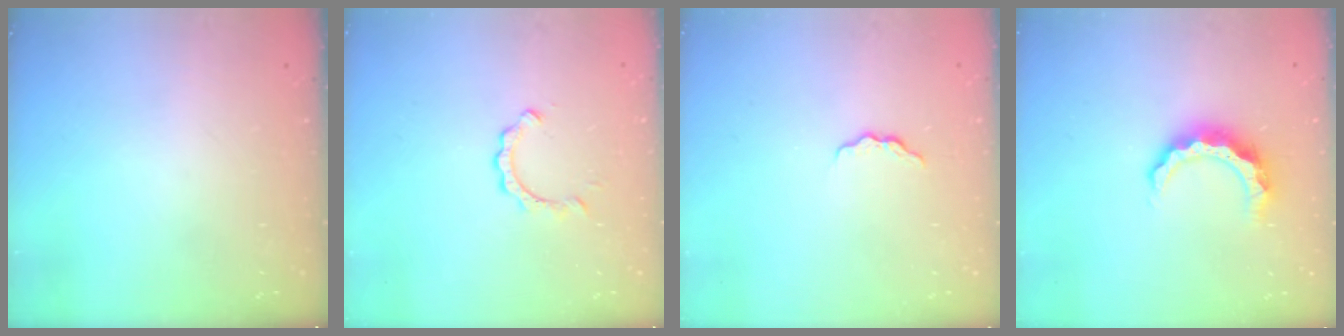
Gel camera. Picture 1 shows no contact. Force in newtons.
{"total": 2.4, "press": 2.4, "slide": 0.3}
{"total": 3.2, "press": 3.2, "slide": 0.5}
{"total": 8.3, "press": 8.3, "slide": 0.6}